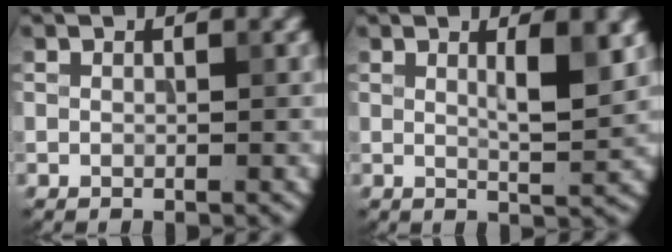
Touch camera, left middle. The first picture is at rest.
{"total": 3.6, "force": [1.2, 0.7, 3.4], "torque": [-0.049, -0.003, 0.018]}